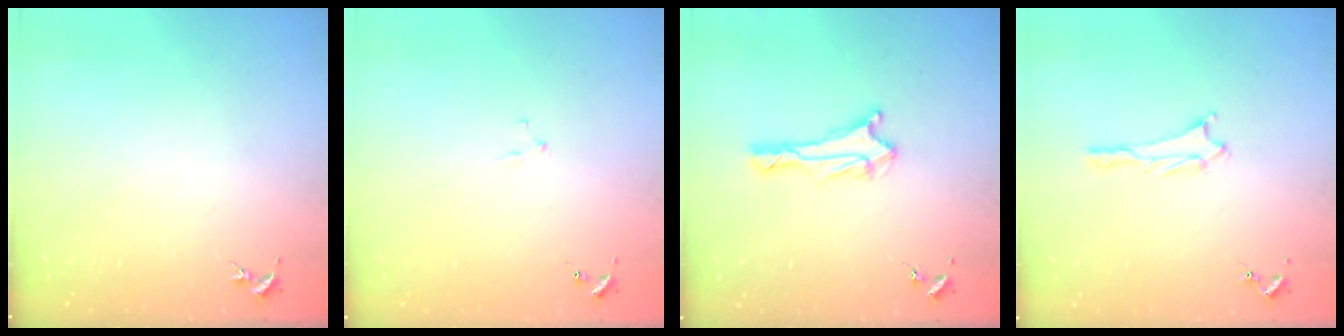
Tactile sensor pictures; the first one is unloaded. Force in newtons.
{"total": 2.1, "press": 2.1, "slide": 0.2}
{"total": 2.9, "press": 2.8, "slide": 0.7}
{"total": 1.2, "press": 1.2, "slide": 0.1}